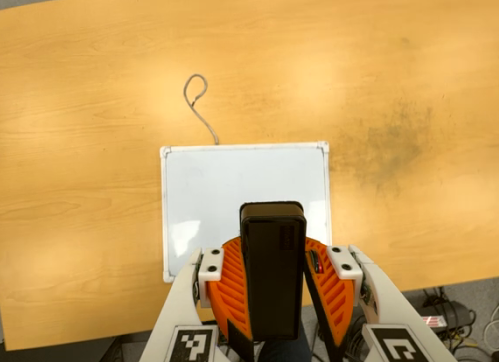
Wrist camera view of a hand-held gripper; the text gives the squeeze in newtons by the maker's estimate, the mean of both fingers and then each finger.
{"total": 8.6, "left": 8.5, "right": 8.6}